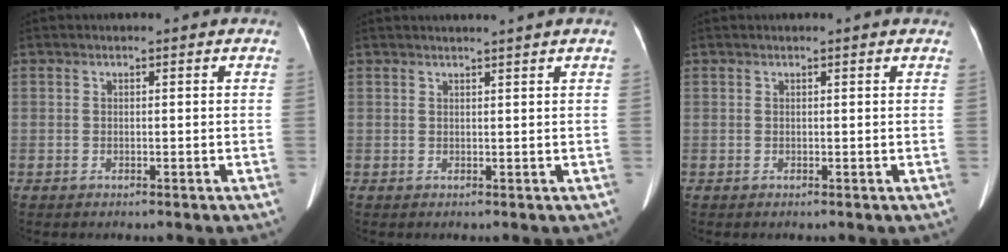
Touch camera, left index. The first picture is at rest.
{"total": 3.1, "force": [2.7, -0.9, 1.3], "torque": [-0.015, 0.009, 0.037]}
{"total": 1.1, "force": [1.0, -0.1, 0.4], "torque": [-0.011, 0.011, 0.014]}